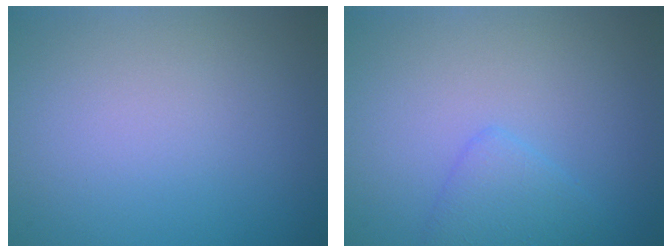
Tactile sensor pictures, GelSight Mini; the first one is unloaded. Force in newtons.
{"total": 2.0, "press": 2.0, "slide": 0.1}